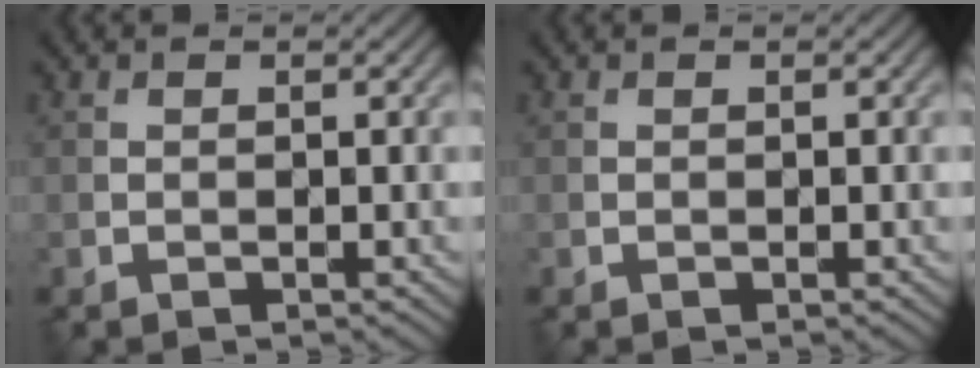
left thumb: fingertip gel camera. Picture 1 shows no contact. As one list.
[{"total": 0.0}]